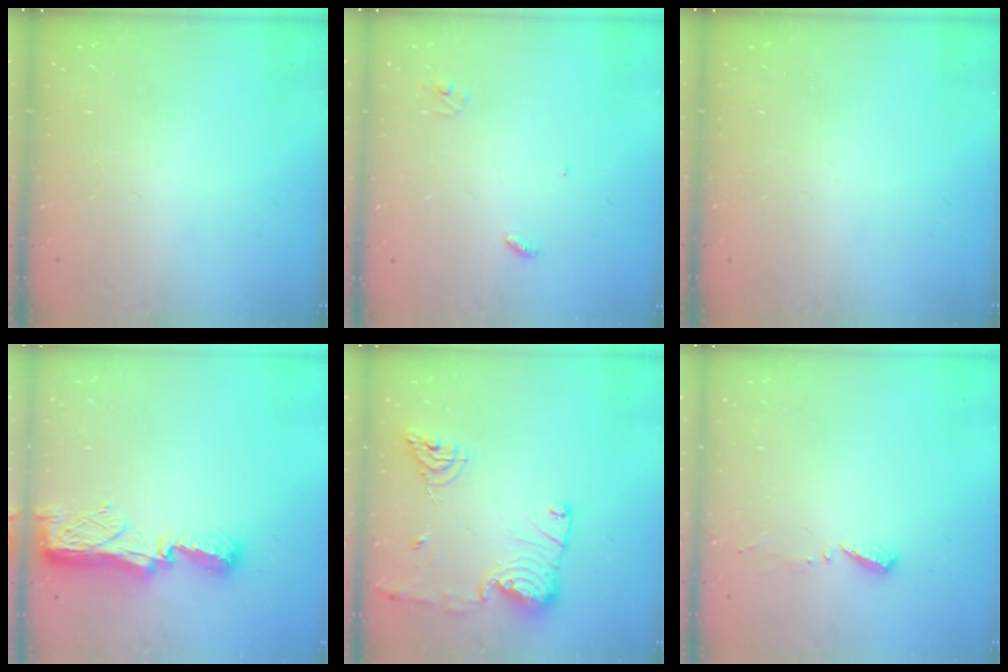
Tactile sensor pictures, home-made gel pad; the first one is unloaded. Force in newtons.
{"total": 2.7, "press": 2.7, "slide": 0.2}
{"total": 0.0}
{"total": 9.1, "press": 9.0, "slide": 1.0}
{"total": 13.7, "press": 13.6, "slide": 1.5}
{"total": 3.5, "press": 3.5, "slide": 0.3}